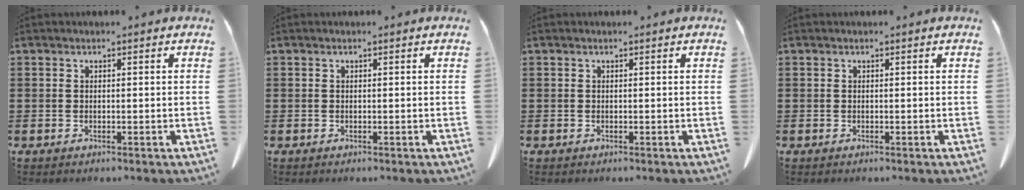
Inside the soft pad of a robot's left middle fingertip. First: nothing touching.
{"total": 0.0}
{"total": 0.0}
{"total": 0.0}